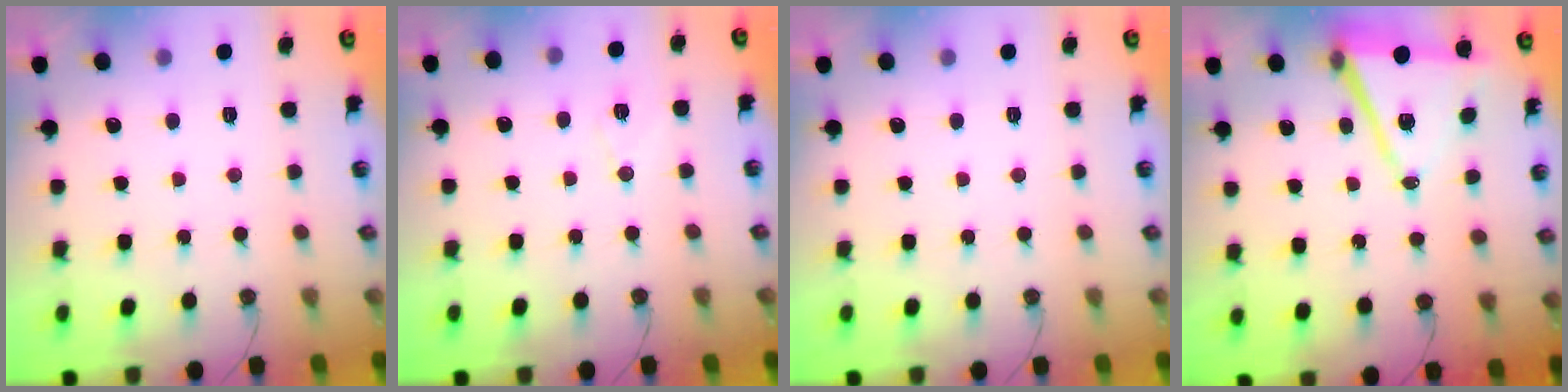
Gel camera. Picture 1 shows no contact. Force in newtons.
{"total": 6.6, "press": 6.2, "slide": 2.4}
{"total": 0.0}
{"total": 10.6, "press": 9.8, "slide": 3.9}